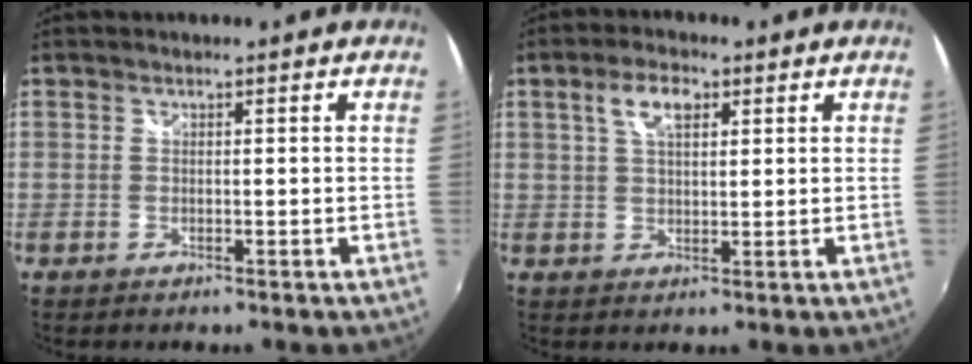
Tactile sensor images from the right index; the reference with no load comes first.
{"total": 5.3, "force": [2.3, 2.6, 4.0], "torque": [-0.074, 0.013, 0.040]}